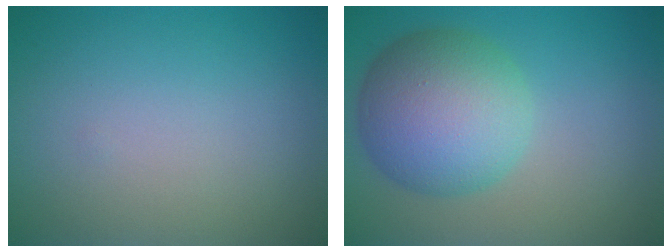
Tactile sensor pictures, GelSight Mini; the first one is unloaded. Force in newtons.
{"total": 8.3, "press": 8.3, "slide": 0.1}